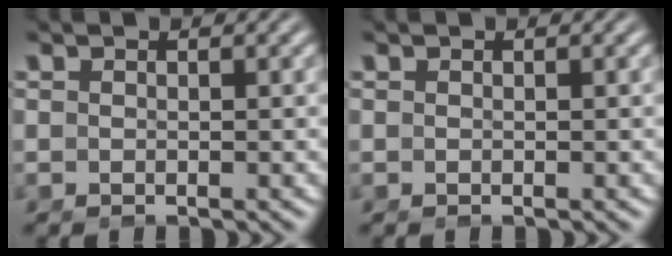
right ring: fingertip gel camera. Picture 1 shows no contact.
{"total": 0.0}